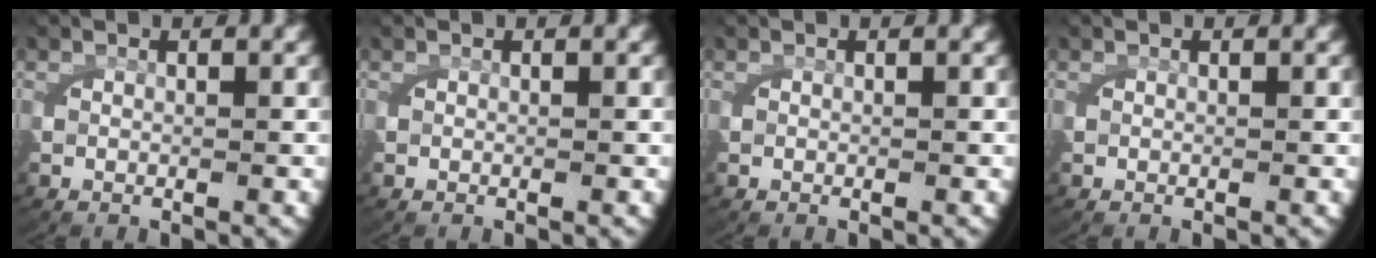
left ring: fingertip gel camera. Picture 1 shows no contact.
{"total": 0.0}
{"total": 0.0}
{"total": 0.0}